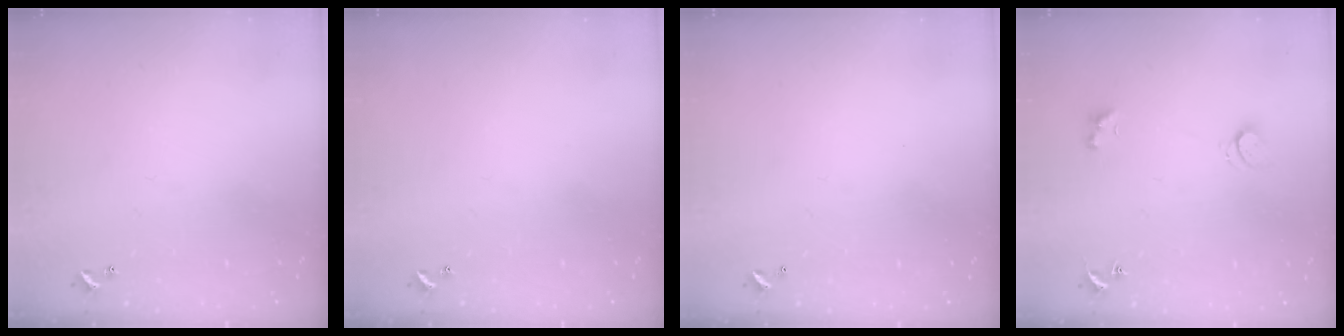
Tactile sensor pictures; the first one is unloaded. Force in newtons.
{"total": 0.0}
{"total": 2.9, "press": 2.9, "slide": 0.1}
{"total": 3.7, "press": 3.7, "slide": 0.8}